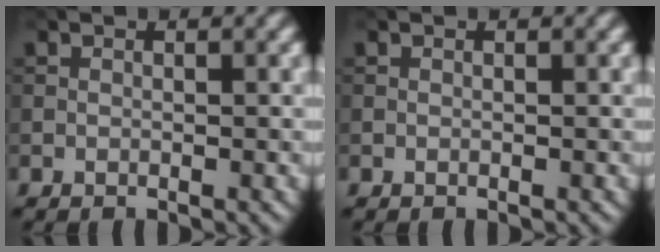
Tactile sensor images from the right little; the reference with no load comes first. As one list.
[{"total": 0.0}]